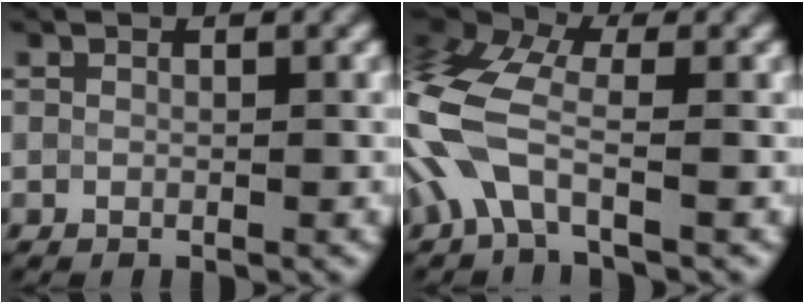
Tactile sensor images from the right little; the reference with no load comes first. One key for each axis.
{"total": 6.8, "fx": -2.5, "fy": 3.3, "fz": 5.4, "tx": -0.136, "ty": 0.016, "tz": -0.067}